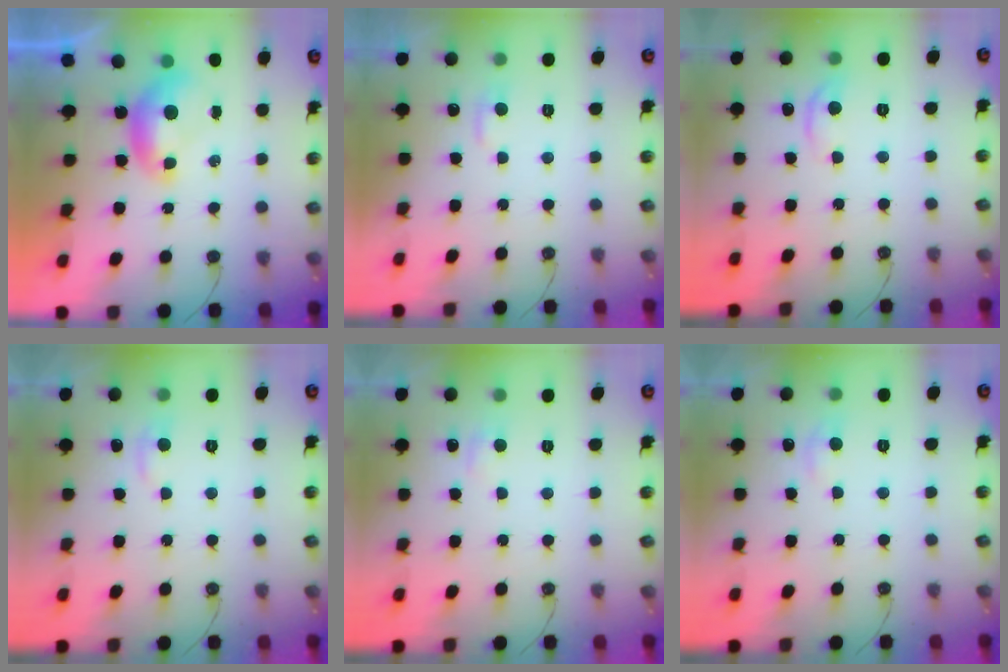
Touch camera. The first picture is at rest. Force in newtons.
{"total": 1.8, "press": 1.7, "slide": 0.6}
{"total": 2.8, "press": 2.7, "slide": 0.5}
{"total": 1.1, "press": 0.7, "slide": 0.8}
{"total": 0.9, "press": 0.5, "slide": 0.8}
{"total": 1.0, "press": 0.5, "slide": 0.9}